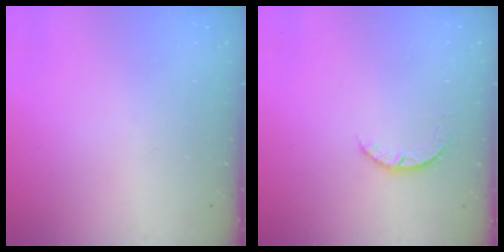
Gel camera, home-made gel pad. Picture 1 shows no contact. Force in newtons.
{"total": 3.9, "press": 3.9, "slide": 0.6}